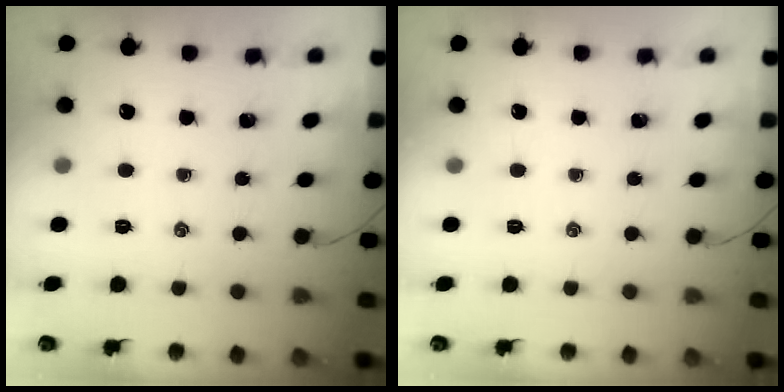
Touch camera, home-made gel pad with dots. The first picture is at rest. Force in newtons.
{"total": 0.0}